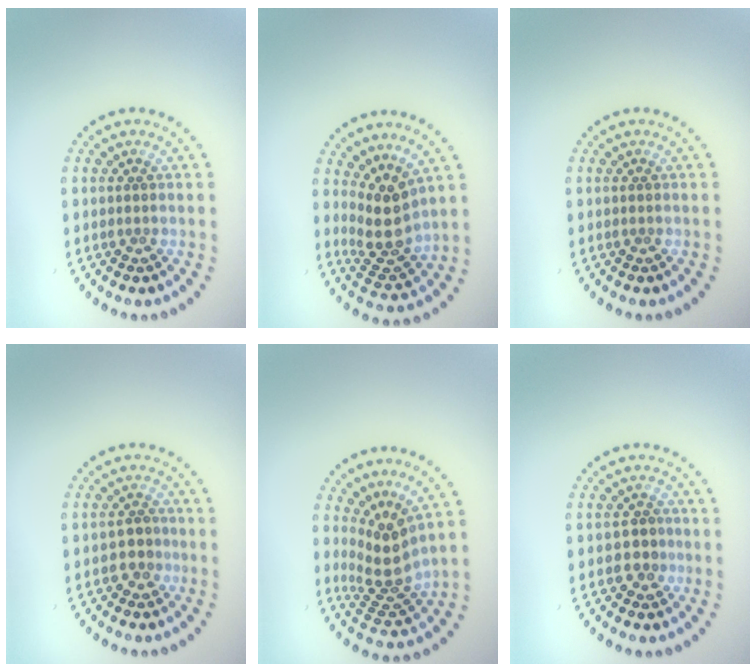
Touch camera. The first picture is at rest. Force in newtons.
{"total": 3.8, "press": 2.9, "slide": 2.5}
{"total": 0.0}
{"total": 1.8, "press": 1.7, "slide": 0.8}
{"total": 3.7, "press": 2.6, "slide": 2.6}
{"total": 1.7, "press": 1.6, "slide": 0.7}